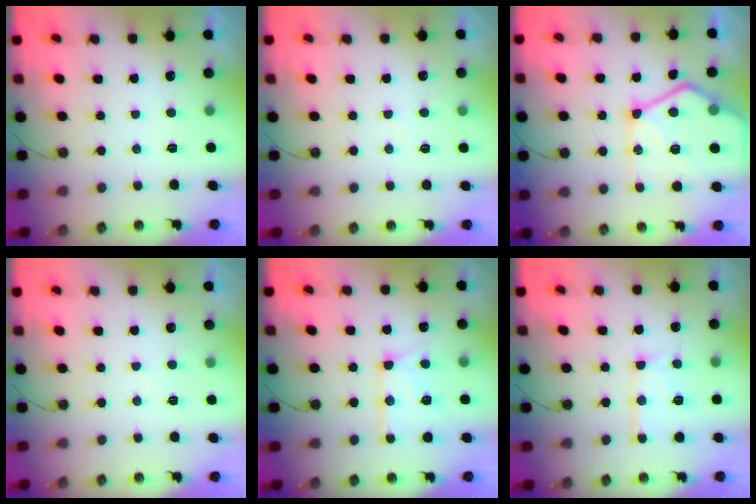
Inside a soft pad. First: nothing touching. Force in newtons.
{"total": 3.7, "press": 3.7, "slide": 0.4}
{"total": 19.8, "press": 19.6, "slide": 2.4}
{"total": 3.7, "press": 3.7, "slide": 0.4}
{"total": 11.8, "press": 11.8, "slide": 1.1}
{"total": 12.0, "press": 11.9, "slide": 1.0}